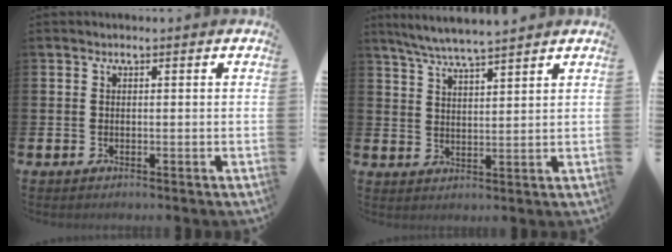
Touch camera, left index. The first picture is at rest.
{"total": 5.5, "force": [5.3, -0.1, 1.6], "torque": [-0.045, -0.024, 0.094]}